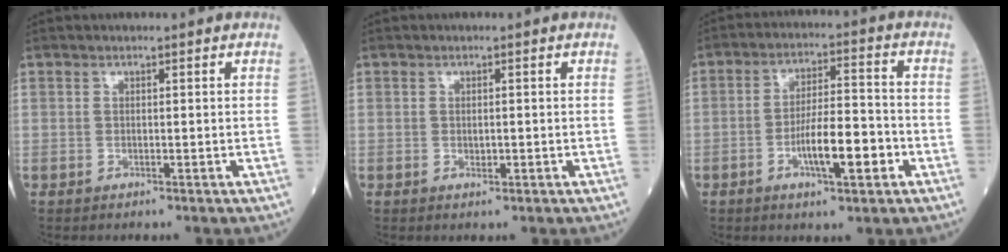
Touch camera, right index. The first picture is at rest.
{"total": 0.8, "force": [-0.1, 0.5, 0.7], "torque": [-0.010, -0.001, -0.001]}
{"total": 8.8, "force": [-3.2, 1.8, 8.0], "torque": [-0.141, 0.005, -0.053]}